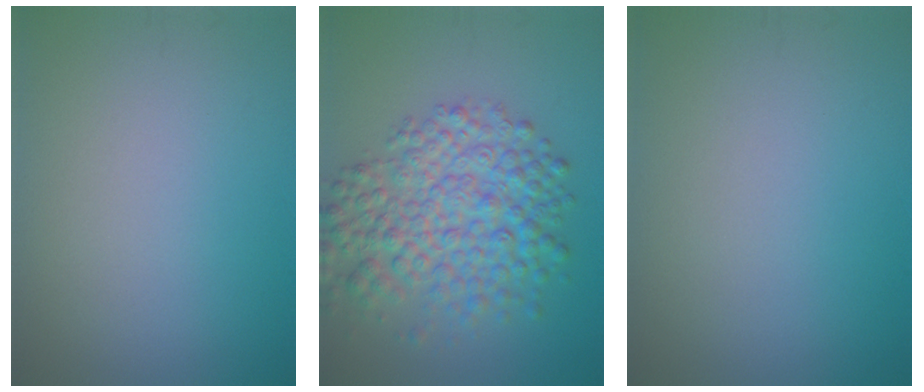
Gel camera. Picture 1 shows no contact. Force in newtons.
{"total": 7.4, "press": 7.4, "slide": 0.2}
{"total": 0.0}